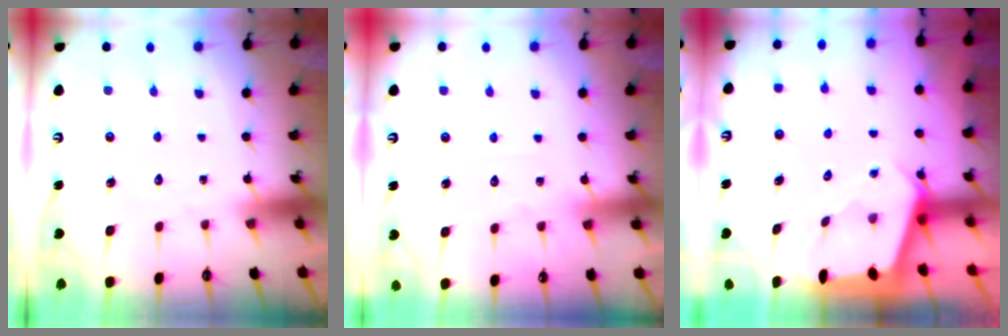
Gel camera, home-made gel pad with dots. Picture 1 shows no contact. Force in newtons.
{"total": 4.6, "press": 4.6, "slide": 0.5}
{"total": 2.5, "press": 2.5, "slide": 0.3}